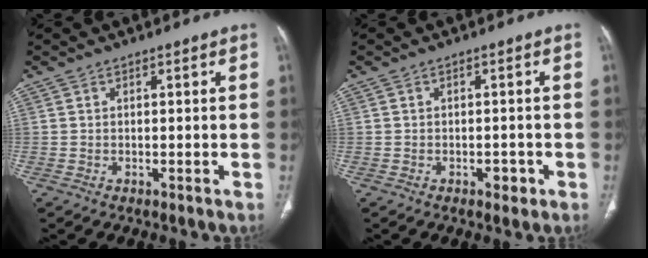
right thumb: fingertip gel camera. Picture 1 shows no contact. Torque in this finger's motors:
{"motor_torque": [0.40, 0.64, -0.17, 0.23, 0.04]}